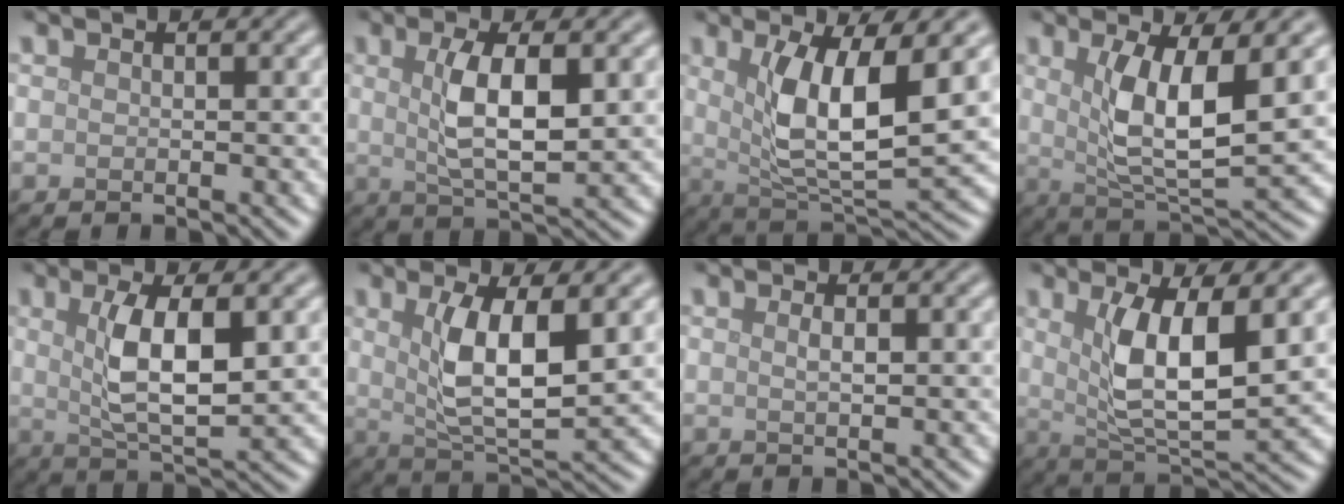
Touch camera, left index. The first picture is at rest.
{"total": 5.7, "force": [1.1, 1.8, 5.4], "torque": [-0.107, 0.000, 0.021]}
{"total": 8.7, "force": [1.8, 2.5, 8.1], "torque": [-0.145, -0.018, 0.038]}
{"total": 7.7, "force": [1.6, 2.1, 7.3], "torque": [-0.134, -0.016, 0.033]}
{"total": 6.4, "force": [1.3, 2.0, 5.9], "torque": [-0.114, -0.003, 0.025]}
{"total": 7.1, "force": [1.7, 2.1, 6.6], "torque": [-0.126, -0.011, 0.033]}
{"total": 1.1, "force": [0.3, 0.3, 1.0], "torque": [-0.019, 0.000, 0.003]}
{"total": 7.9, "force": [1.8, 2.2, 7.3], "torque": [-0.137, -0.017, 0.035]}